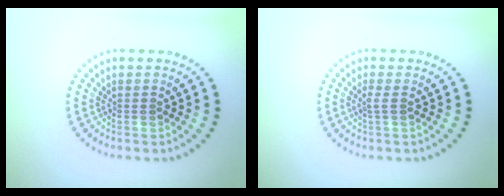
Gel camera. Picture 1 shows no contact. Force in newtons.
{"total": 0.9, "press": 0.7, "slide": 0.6}